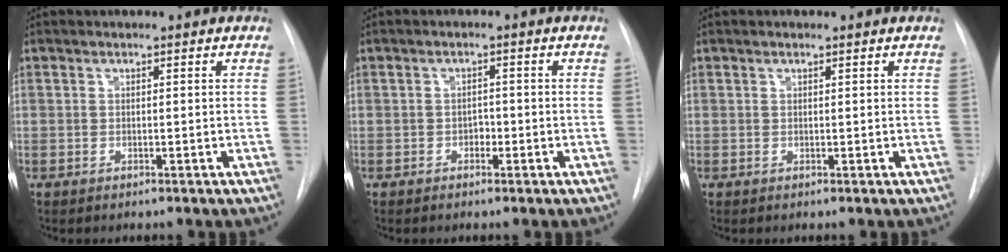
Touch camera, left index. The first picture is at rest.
{"total": 1.9, "force": [-1.6, 0.8, 0.6], "torque": [-0.005, -0.001, -0.025]}
{"total": 0.7, "force": [-0.7, -0.1, 0.1], "torque": [-0.007, -0.003, -0.007]}